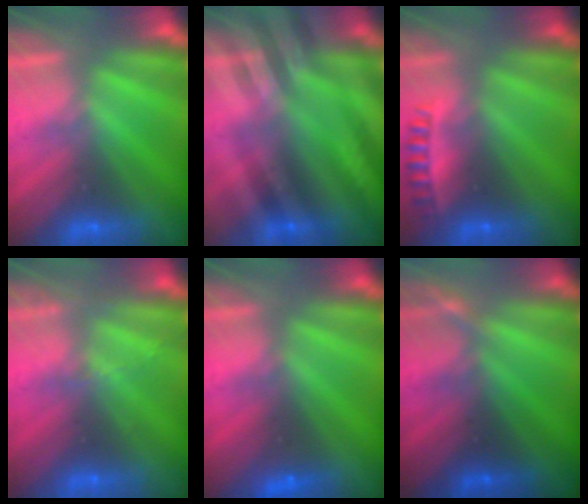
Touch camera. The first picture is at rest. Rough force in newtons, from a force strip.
{"total": 2.8}
{"total": 2.4}
{"total": 2.0}
{"total": 2.4}
{"total": 1.2}